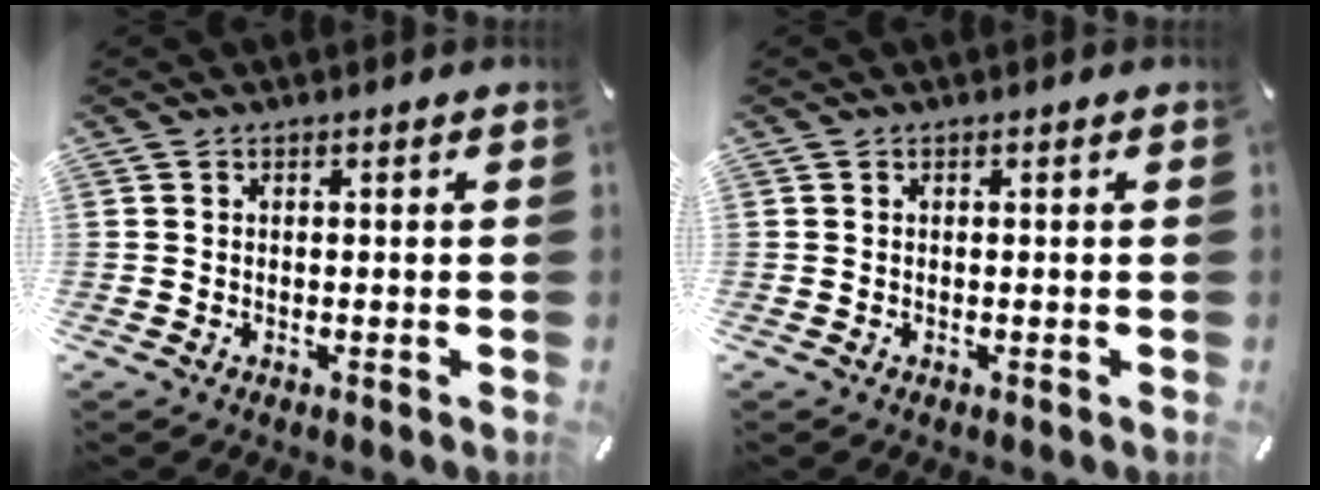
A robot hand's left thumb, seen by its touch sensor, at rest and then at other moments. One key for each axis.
{"total": 0.0}